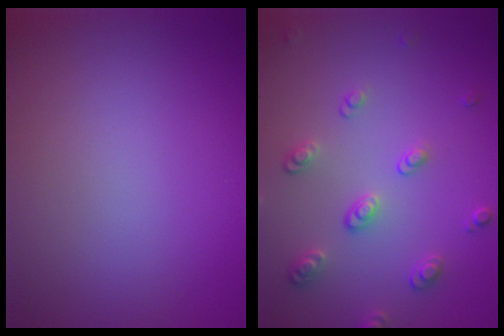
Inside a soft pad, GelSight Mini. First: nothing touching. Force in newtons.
{"total": 2.6, "press": 2.5, "slide": 0.7}